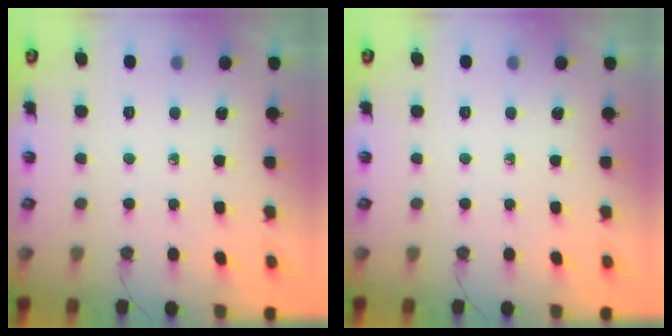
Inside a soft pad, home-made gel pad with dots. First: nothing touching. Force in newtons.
{"total": 0.0}